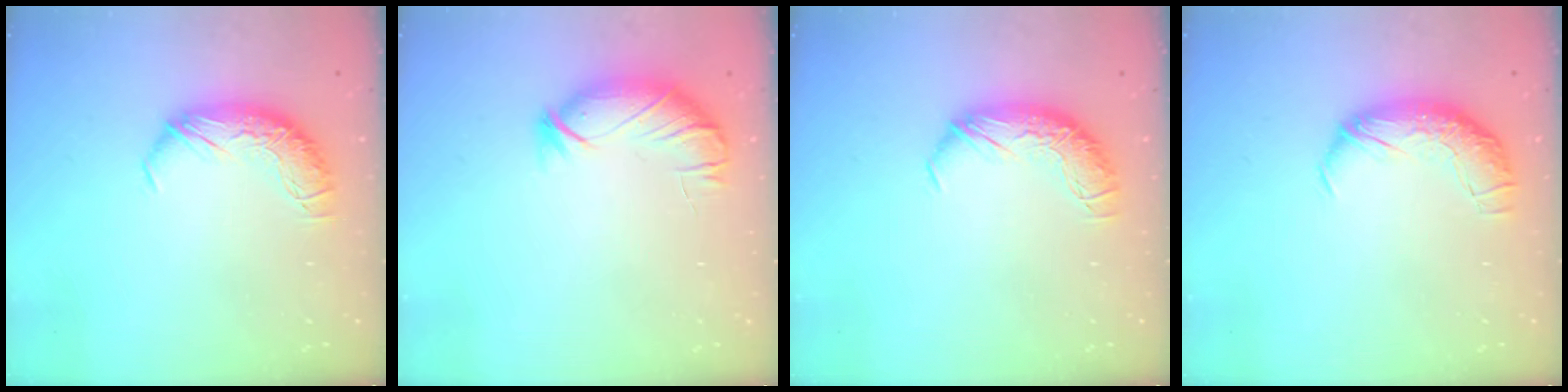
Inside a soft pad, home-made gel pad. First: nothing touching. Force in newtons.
{"total": 3.8, "press": 3.5, "slide": 1.5}
{"total": 0.0}
{"total": 2.3, "press": 0.9, "slide": 2.2}